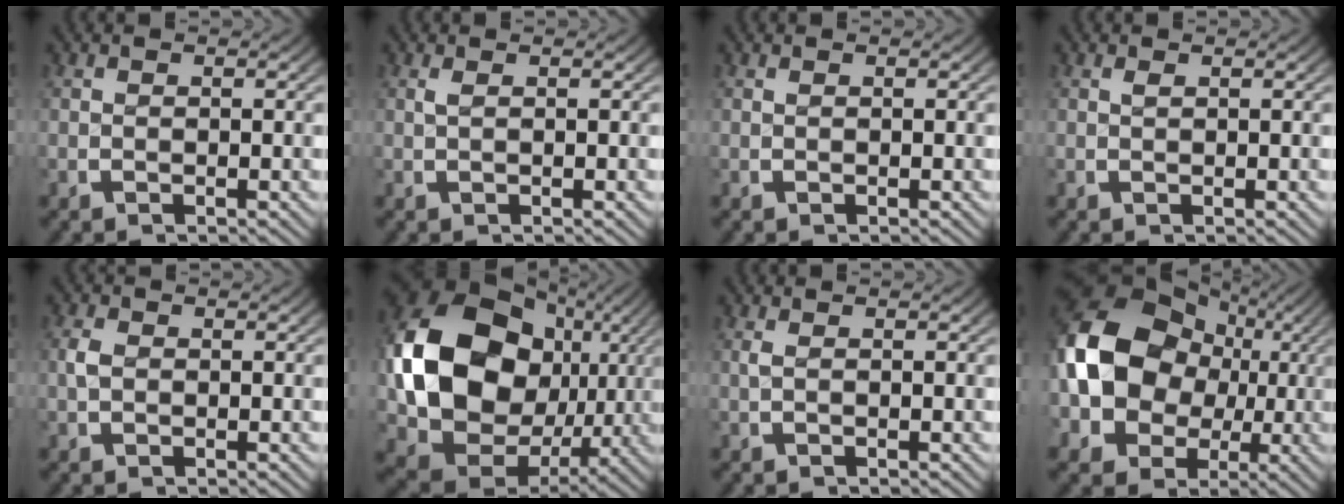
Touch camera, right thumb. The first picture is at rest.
{"total": 0.6, "force": [0.1, 0.1, 0.6], "torque": [-0.014, 0.000, 0.003]}
{"total": 0.0}
{"total": 0.0}
{"total": 1.5, "force": [-0.1, 1.2, 1.0], "torque": [-0.029, -0.003, -0.003]}
{"total": 19.8, "force": [0.1, 14.1, 13.9], "torque": [-0.305, -0.050, 0.022]}
{"total": 0.7, "force": [0.0, 0.2, 0.7], "torque": [-0.019, 0.001, 0.000]}
{"total": 17.0, "force": [0.1, 13.6, 10.2], "torque": [-0.247, -0.049, 0.015]}